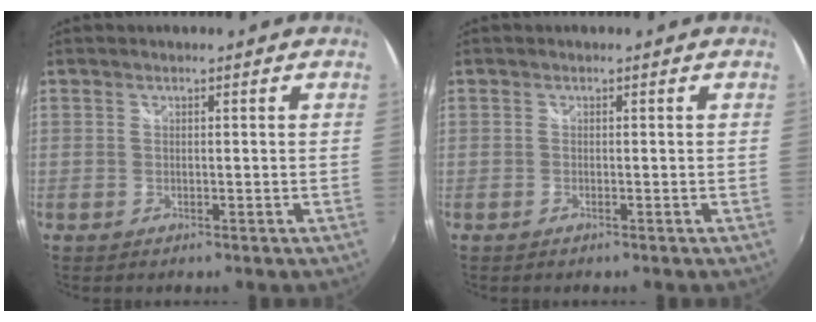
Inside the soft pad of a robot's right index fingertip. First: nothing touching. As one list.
[{"total": 0.0}]